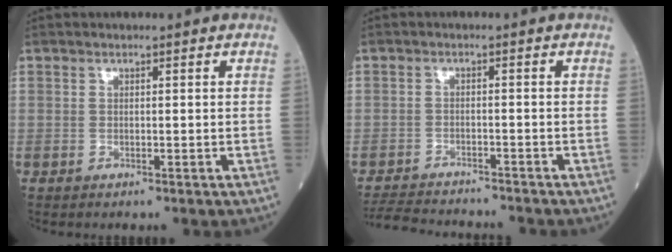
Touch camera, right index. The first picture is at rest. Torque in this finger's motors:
{"motor_torque": [-2.14, 0.00, -1.06, -0.21]}